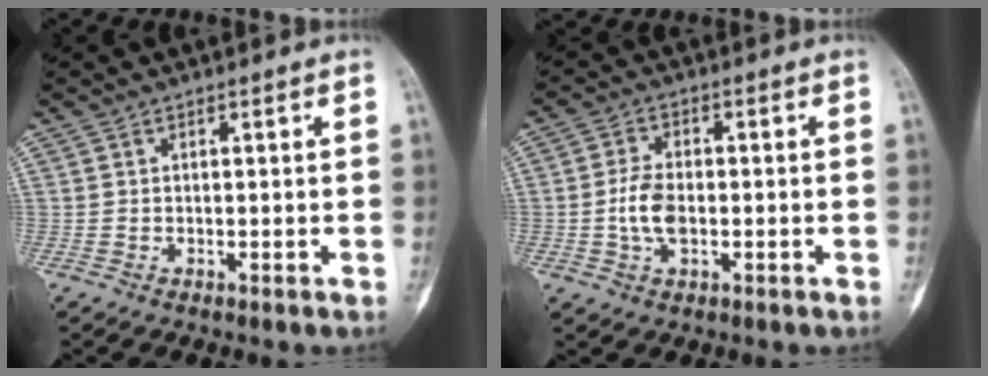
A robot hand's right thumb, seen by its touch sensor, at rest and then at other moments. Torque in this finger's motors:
{"motor_torque": [1.27, 0.40, 0.06, -0.62, 0.05]}